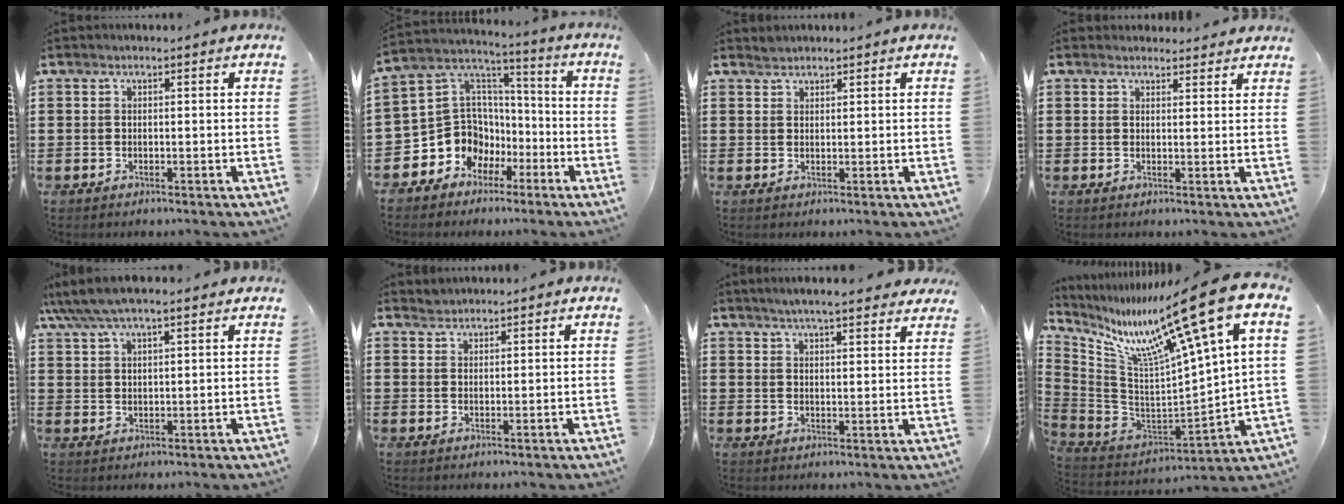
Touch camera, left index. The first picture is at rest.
{"total": 9.7, "force": [-3.6, 8.9, 1.9], "torque": [-0.087, -0.009, -0.063]}
{"total": 1.3, "force": [1.2, 0.4, 0.0], "torque": [-0.003, -0.001, 0.025]}
{"total": 2.2, "force": [2.1, 0.5, 0.1], "torque": [-0.007, -0.002, 0.042]}
{"total": 4.7, "force": [3.8, 1.1, 2.6], "torque": [-0.060, 0.000, 0.068]}
{"total": 1.4, "force": [1.3, 0.3, -0.3], "torque": [0.001, 0.001, 0.028]}
{"total": 4.5, "force": [4.2, 0.0, 1.5], "torque": [-0.042, -0.012, 0.077]}
{"total": 15.7, "force": [10.4, -0.2, 11.7], "torque": [-0.215, -0.084, 0.151]}